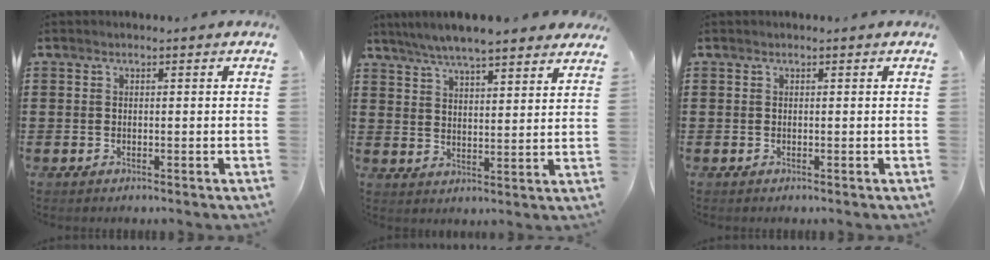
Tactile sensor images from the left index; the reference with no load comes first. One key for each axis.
{"total": 6.1, "fx": 5.7, "fy": 0.5, "fz": 2.0, "tx": -0.059, "ty": -0.018, "tz": 0.103}
{"total": 0.0}